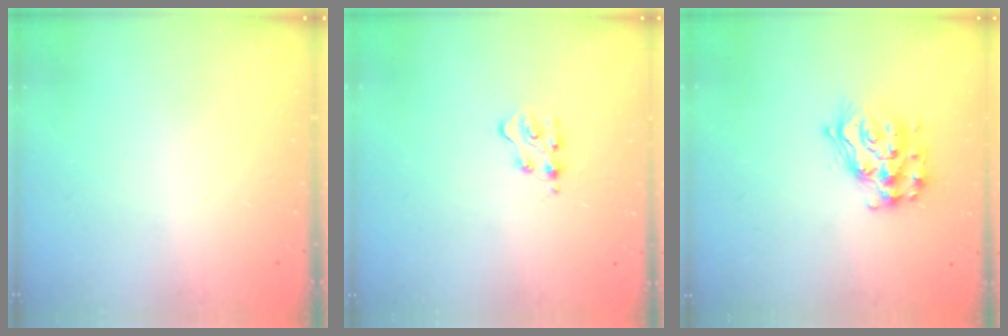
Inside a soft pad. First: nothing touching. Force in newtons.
{"total": 4.7, "press": 4.6, "slide": 0.6}
{"total": 13.7, "press": 13.7, "slide": 0.6}